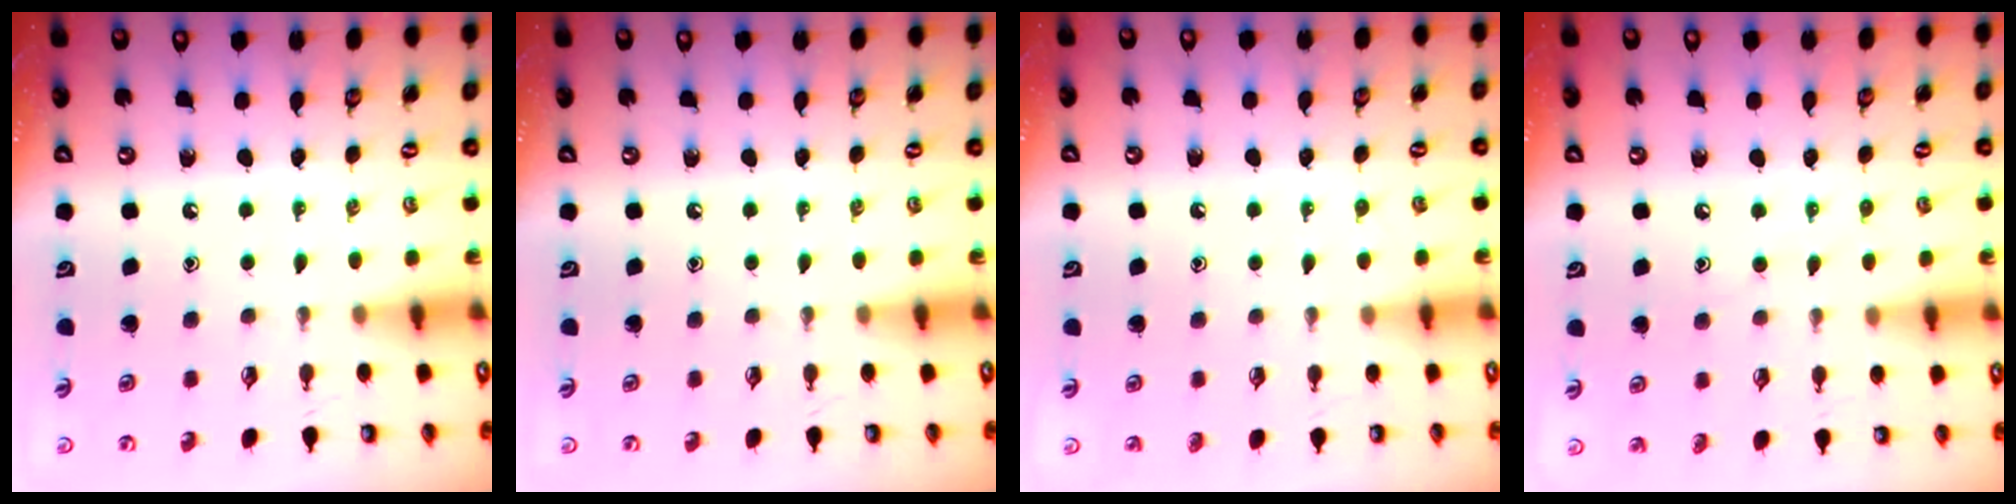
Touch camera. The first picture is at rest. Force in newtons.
{"total": 0.0}
{"total": 3.9, "press": 3.8, "slide": 0.5}
{"total": 7.4, "press": 7.4, "slide": 0.6}